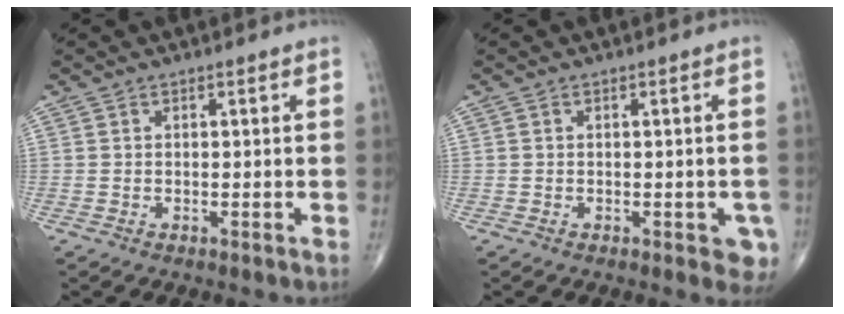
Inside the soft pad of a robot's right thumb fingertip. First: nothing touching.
{"total": 4.0, "force": [-1.5, 1.8, 3.2], "torque": [-0.014, -0.002, -0.016]}